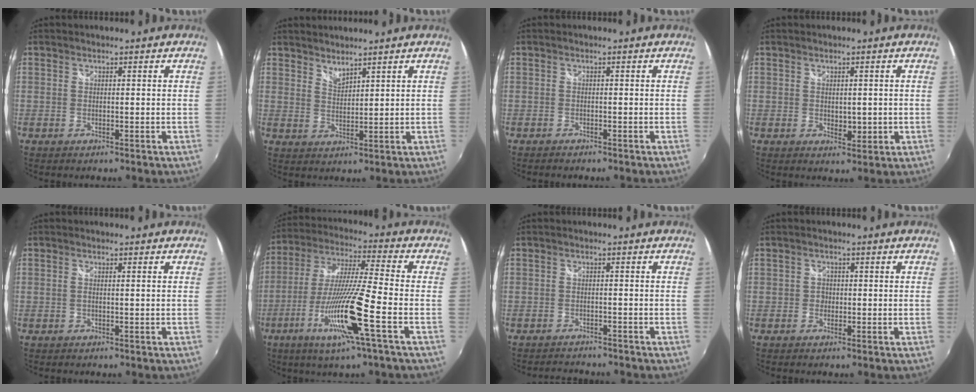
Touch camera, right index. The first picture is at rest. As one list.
[{"total": 2.9, "force": [2.7, 0.4, 0.8], "torque": [-0.012, -0.001, 0.047]}, {"total": 1.6, "force": [-1.5, 0.4, 0.5], "torque": [-0.018, -0.009, -0.027]}, {"total": 2.9, "force": [-0.1, 1.8, 2.3], "torque": [-0.034, -0.005, 0.002]}, {"total": 1.1, "force": [-0.1, -0.3, 1.0], "torque": [-0.017, 0.000, -0.003]}, {"total": 16.7, "force": [-7.2, -0.4, 15.1], "torque": [-0.301, -0.028, -0.136]}, {"total": 4.6, "force": [-4.4, 0.8, 1.0], "torque": [-0.031, -0.007, -0.067]}, {"total": 1.6, "force": [-0.6, 1.5, 0.3], "torque": [-0.005, 0.000, -0.011]}]